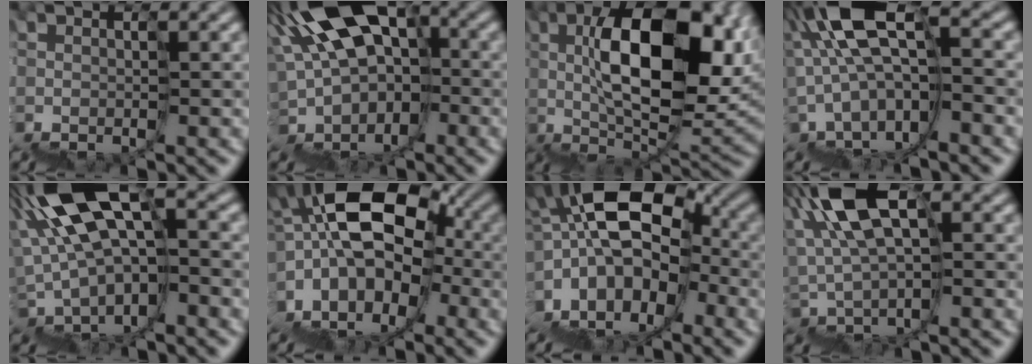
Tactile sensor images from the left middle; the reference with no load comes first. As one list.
[{"total": 10.4, "force": [2.0, 6.3, 8.1], "torque": [-0.122, 0.033, 0.039]}, {"total": 10.0, "force": [4.2, 4.0, 8.1], "torque": [-0.106, 0.039, 0.059]}, {"total": 7.2, "force": [1.2, 3.5, 6.1], "torque": [-0.129, 0.037, 0.033]}, {"total": 8.8, "force": [2.4, 4.2, 7.3], "torque": [-0.141, 0.030, 0.057]}, {"total": 9.3, "force": [0.3, 6.4, 6.7], "torque": [-0.076, 0.033, -0.004]}, {"total": 8.7, "force": [0.2, 5.5, 6.7], "torque": [-0.090, 0.033, -0.003]}, {"total": 6.2, "force": [3.7, 2.6, 4.3], "torque": [-0.099, 0.029, 0.055]}]